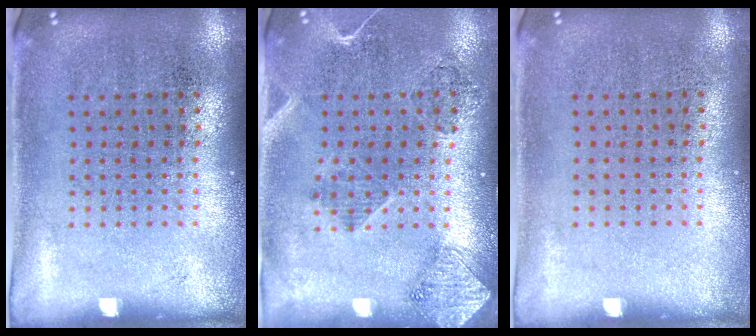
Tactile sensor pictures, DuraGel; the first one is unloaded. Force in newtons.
{"total": 1.9, "press": 1.6, "slide": 0.9}
{"total": 0.0}